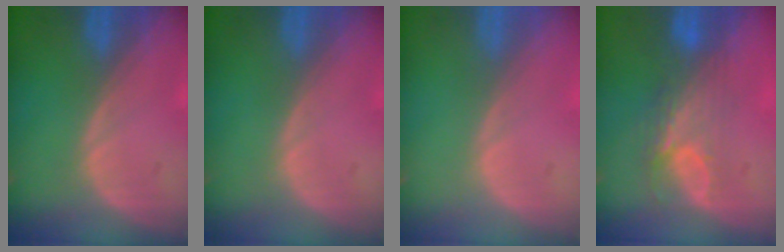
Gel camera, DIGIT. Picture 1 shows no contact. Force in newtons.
{"total": 0.0}
{"total": 0.0}
{"total": 7.4, "press": 6.4, "slide": 3.7}